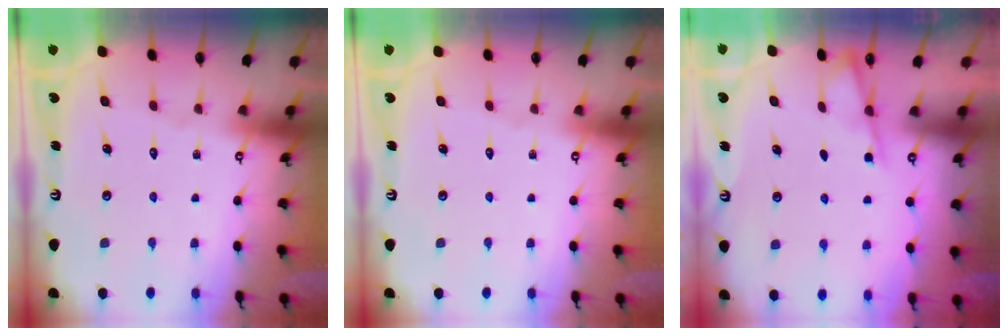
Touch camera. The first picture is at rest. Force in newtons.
{"total": 0.0}
{"total": 2.8, "press": 2.8, "slide": 0.3}